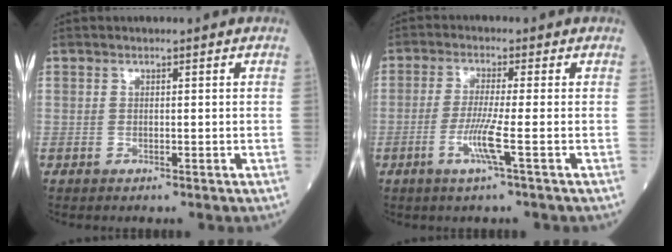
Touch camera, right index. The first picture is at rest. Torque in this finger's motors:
{"motor_torque": [-0.17, 0.06, 0.02, 0.02]}